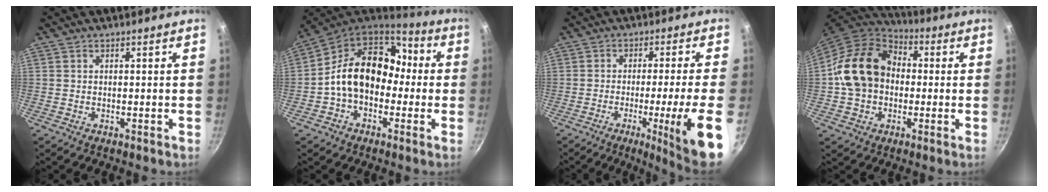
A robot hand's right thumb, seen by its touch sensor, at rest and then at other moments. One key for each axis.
{"total": 17.0, "fx": -0.7, "fy": 12.7, "fz": 11.3, "tx": -0.145, "ty": 0.052, "tz": -0.027}
{"total": 14.0, "fx": -4.2, "fy": 0.0, "fz": 13.4, "tx": -0.189, "ty": 0.007, "tz": -0.054}
{"total": 16.8, "fx": 0.3, "fy": 13.2, "fz": 10.4, "tx": -0.159, "ty": 0.037, "tz": -0.004}